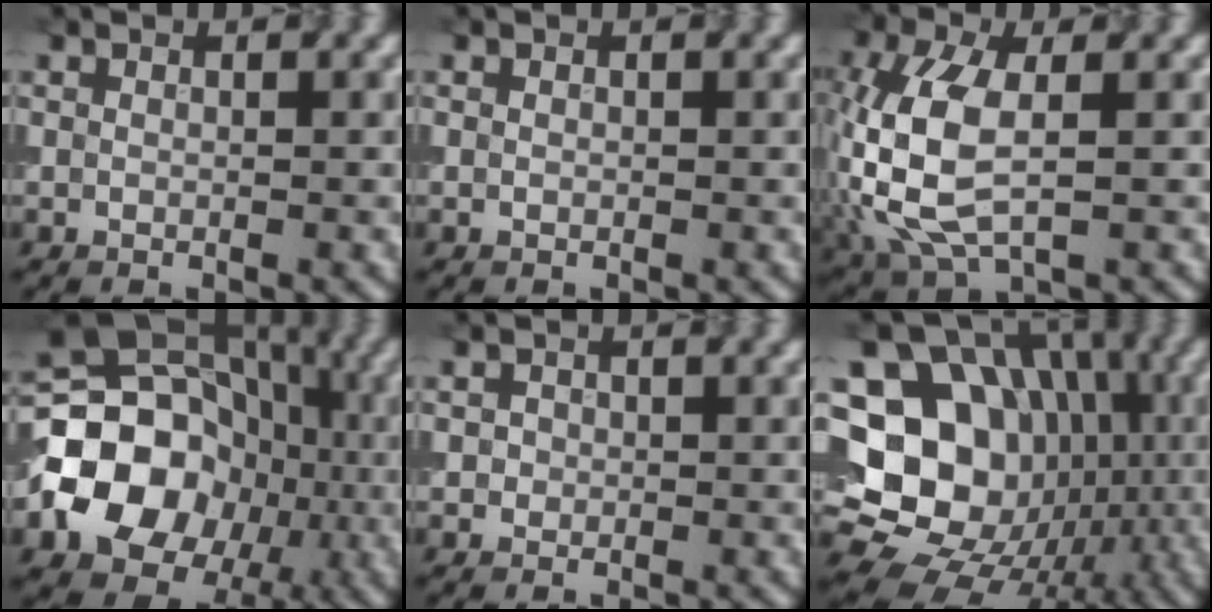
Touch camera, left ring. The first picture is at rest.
{"total": 0.0}
{"total": 8.6, "force": [-0.3, 4.7, 7.1], "torque": [-0.181, 0.000, -0.006]}
{"total": 13.0, "force": [-2.9, 10.6, 6.9], "torque": [-0.127, 0.002, -0.067]}
{"total": 0.8, "force": [0.1, 0.7, 0.2], "torque": [0.004, -0.002, -0.001]}
{"total": 19.5, "force": [0.0, 16.1, 11.0], "torque": [-0.171, 0.000, -0.010]}